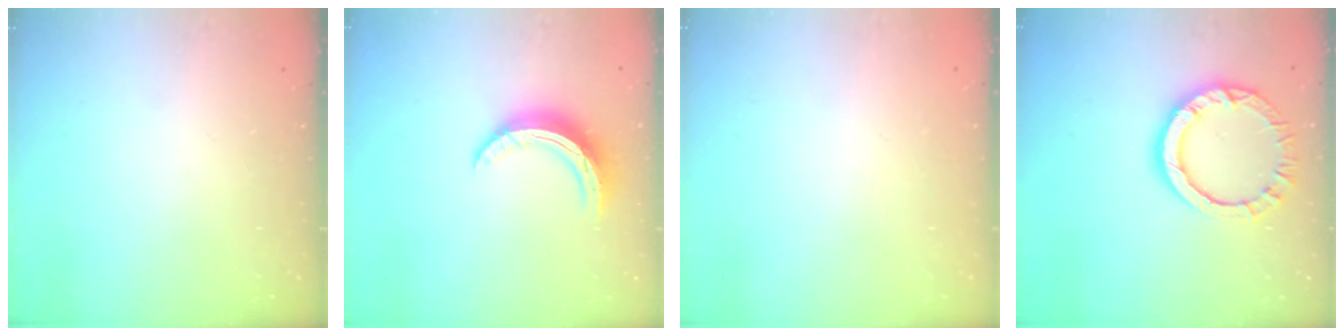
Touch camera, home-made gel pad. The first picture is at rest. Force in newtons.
{"total": 10.5, "press": 10.5, "slide": 0.2}
{"total": 2.4, "press": 2.4, "slide": 0.2}
{"total": 11.5, "press": 11.5, "slide": 0.8}